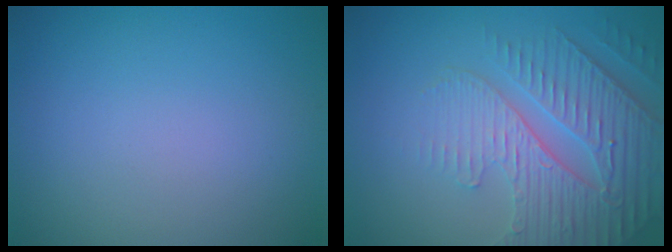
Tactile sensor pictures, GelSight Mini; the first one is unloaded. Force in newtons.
{"total": 4.8, "press": 4.4, "slide": 1.9}